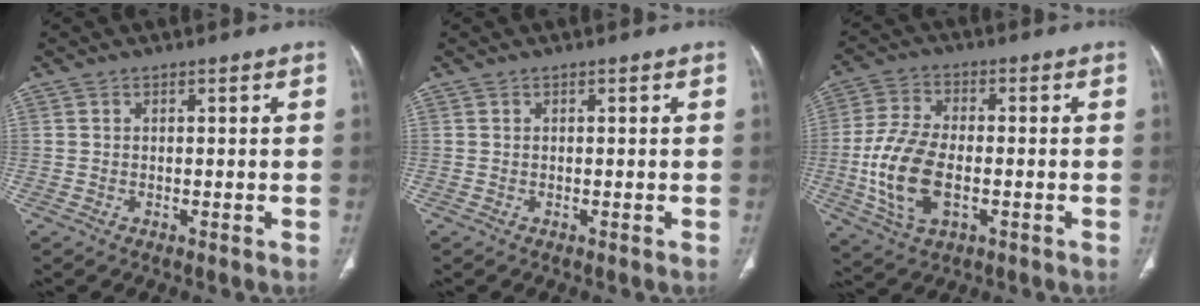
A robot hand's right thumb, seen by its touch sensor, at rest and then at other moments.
{"total": 0.0}
{"total": 13.5, "force": [-2.6, 7.3, 11.0], "torque": [-0.230, 0.006, -0.044]}